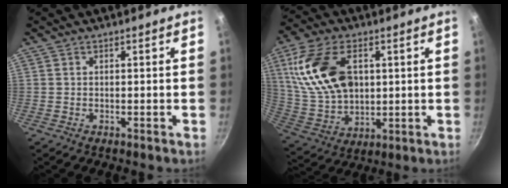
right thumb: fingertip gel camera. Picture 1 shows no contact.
{"total": 18.5, "force": [4.7, 11.7, 13.6], "torque": [-0.244, -0.011, 0.103]}